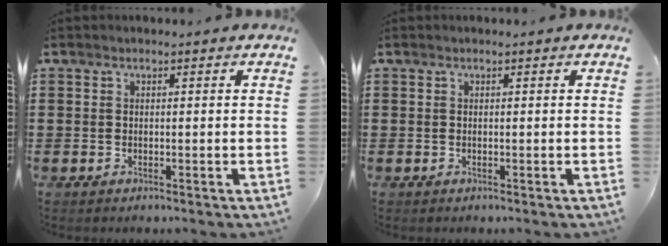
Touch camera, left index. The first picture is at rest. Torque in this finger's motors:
{"motor_torque": [0.00, 0.00, 0.00, 0.00]}